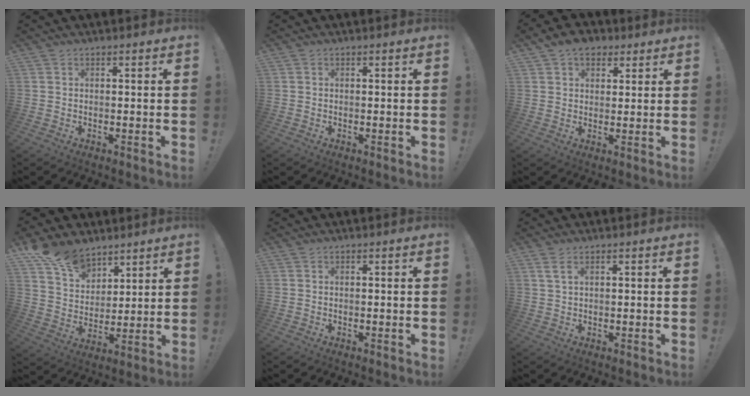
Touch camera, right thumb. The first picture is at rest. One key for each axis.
{"total": 0.0}
{"total": 7.0, "fx": 4.1, "fy": 4.8, "fz": 3.1, "tx": -0.045, "ty": -0.010, "tz": 0.076}
{"total": 13.3, "fx": 9.7, "fy": 7.9, "fz": 4.3, "tx": -0.085, "ty": -0.059, "tz": 0.189}
{"total": 0.0}
{"total": 2.7, "fx": 1.4, "fy": 1.0, "fz": 2.1, "tx": -0.044, "ty": 0.002, "tz": 0.026}